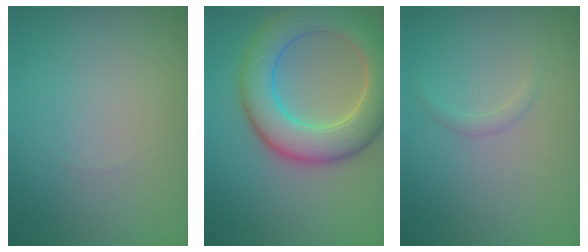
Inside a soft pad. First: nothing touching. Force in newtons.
{"total": 7.9, "press": 7.9, "slide": 0.5}
{"total": 0.7, "press": 0.7, "slide": 0.0}